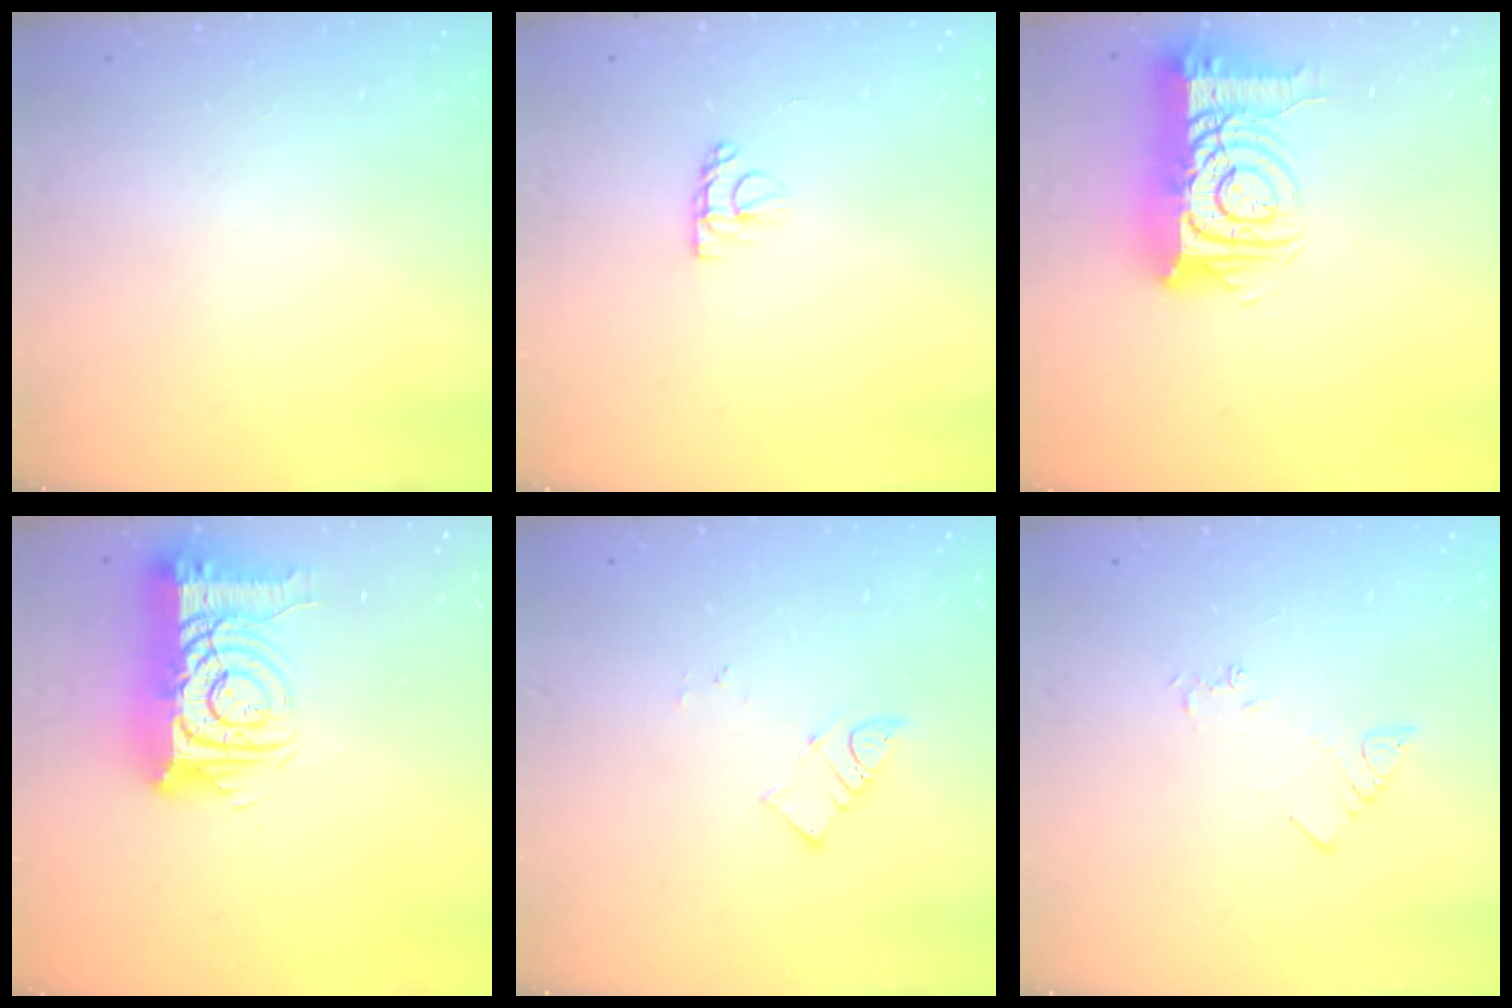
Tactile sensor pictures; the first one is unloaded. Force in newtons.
{"total": 4.9, "press": 4.9, "slide": 0.3}
{"total": 15.4, "press": 15.4, "slide": 1.3}
{"total": 14.6, "press": 14.5, "slide": 1.7}
{"total": 3.4, "press": 3.4, "slide": 0.2}
{"total": 2.3, "press": 2.3, "slide": 0.3}